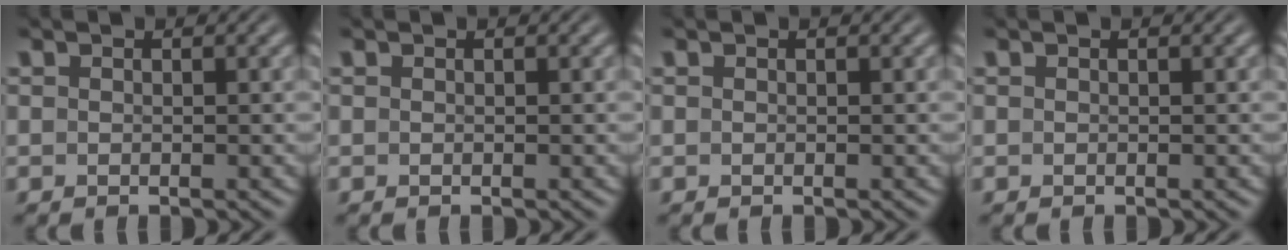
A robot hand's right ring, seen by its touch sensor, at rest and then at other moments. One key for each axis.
{"total": 0.0}
{"total": 0.0}
{"total": 0.0}